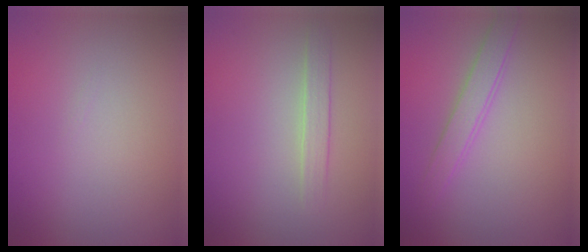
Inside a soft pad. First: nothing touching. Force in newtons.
{"total": 1.5, "press": 1.5, "slide": 0.1}
{"total": 2.1, "press": 2.1, "slide": 0.1}